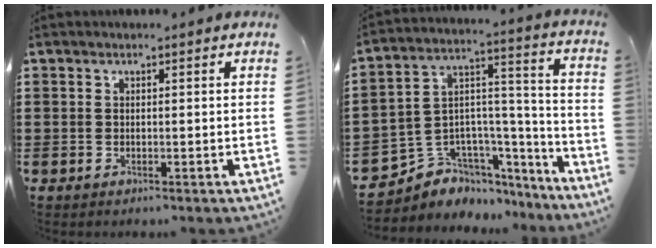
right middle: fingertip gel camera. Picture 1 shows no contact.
{"total": 5.4, "force": [-3.8, 3.9, -0.3], "torque": [-0.015, -0.010, -0.068]}